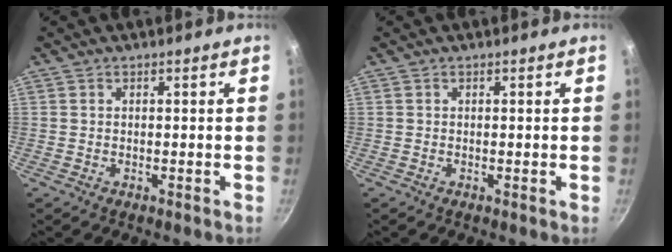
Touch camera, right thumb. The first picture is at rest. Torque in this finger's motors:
{"motor_torque": [0.47, 0.38, 0.23, -0.12, 0.01]}